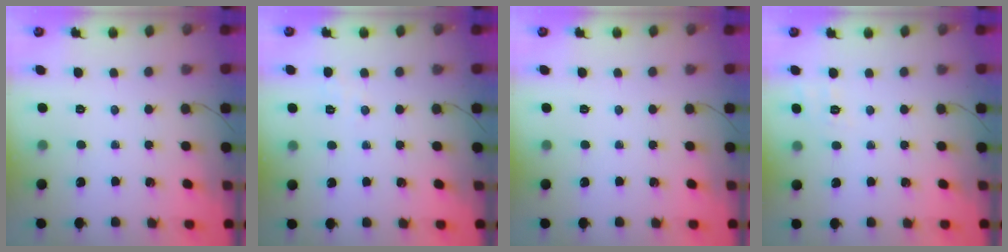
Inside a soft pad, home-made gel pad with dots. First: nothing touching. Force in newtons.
{"total": 1.2, "press": 0.3, "slide": 1.2}
{"total": 0.0}
{"total": 1.9, "press": 0.6, "slide": 1.9}